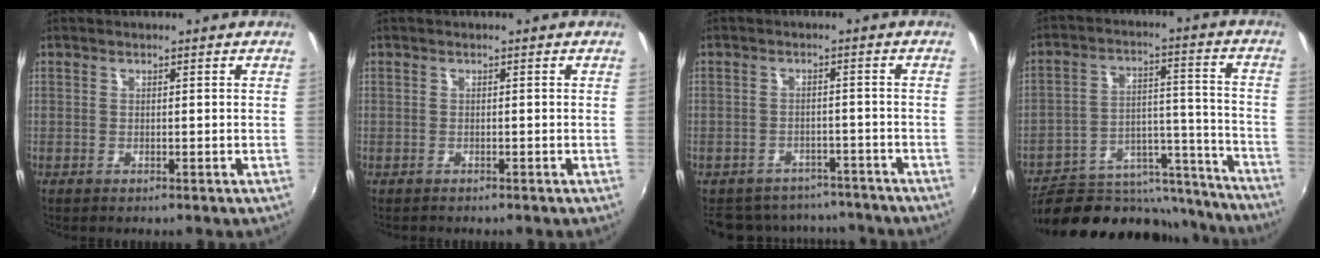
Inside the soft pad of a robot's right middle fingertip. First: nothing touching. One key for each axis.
{"total": 0.8, "fx": -0.7, "fy": 0.3, "fz": 0.1, "tx": -0.006, "ty": -0.002, "tz": -0.012}
{"total": 14.9, "fx": -12.7, "fy": 6.5, "fz": 4.3, "tx": -0.105, "ty": 0.015, "tz": -0.166}
{"total": 23.4, "fx": -20.1, "fy": 9.1, "fz": 7.7, "tx": -0.134, "ty": 0.040, "tz": -0.263}